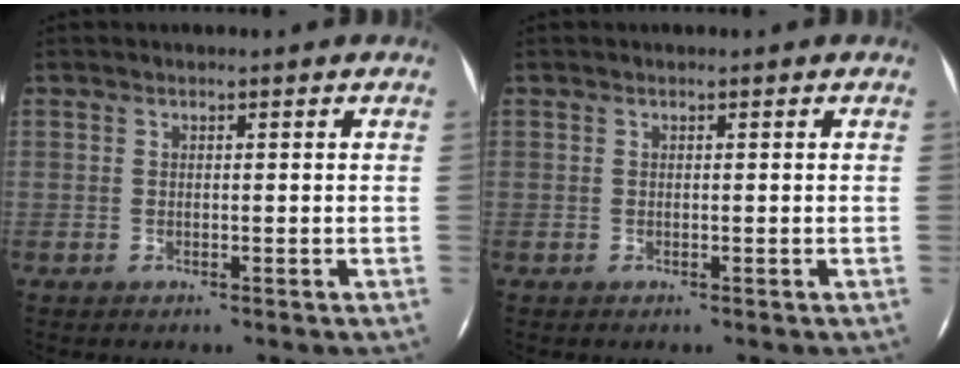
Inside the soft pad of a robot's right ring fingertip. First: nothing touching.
{"total": 0.0}